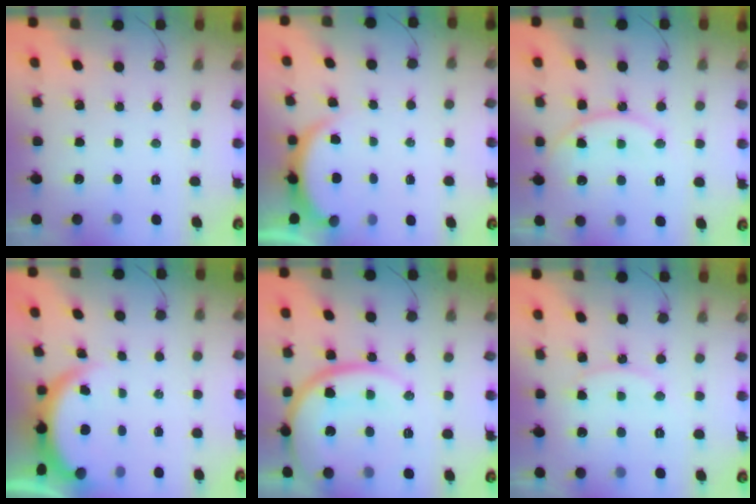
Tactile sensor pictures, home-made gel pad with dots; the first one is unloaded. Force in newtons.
{"total": 2.8, "press": 2.8, "slide": 0.6}
{"total": 13.5, "press": 13.4, "slide": 1.2}
{"total": 3.9, "press": 3.9, "slide": 0.2}
{"total": 16.9, "press": 16.9, "slide": 1.3}
{"total": 9.0, "press": 9.0, "slide": 0.7}